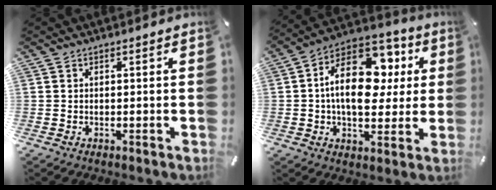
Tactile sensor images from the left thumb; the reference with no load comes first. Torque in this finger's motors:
{"motor_torque": [2.46, 2.25, 1.10, 0.46, 0.26]}